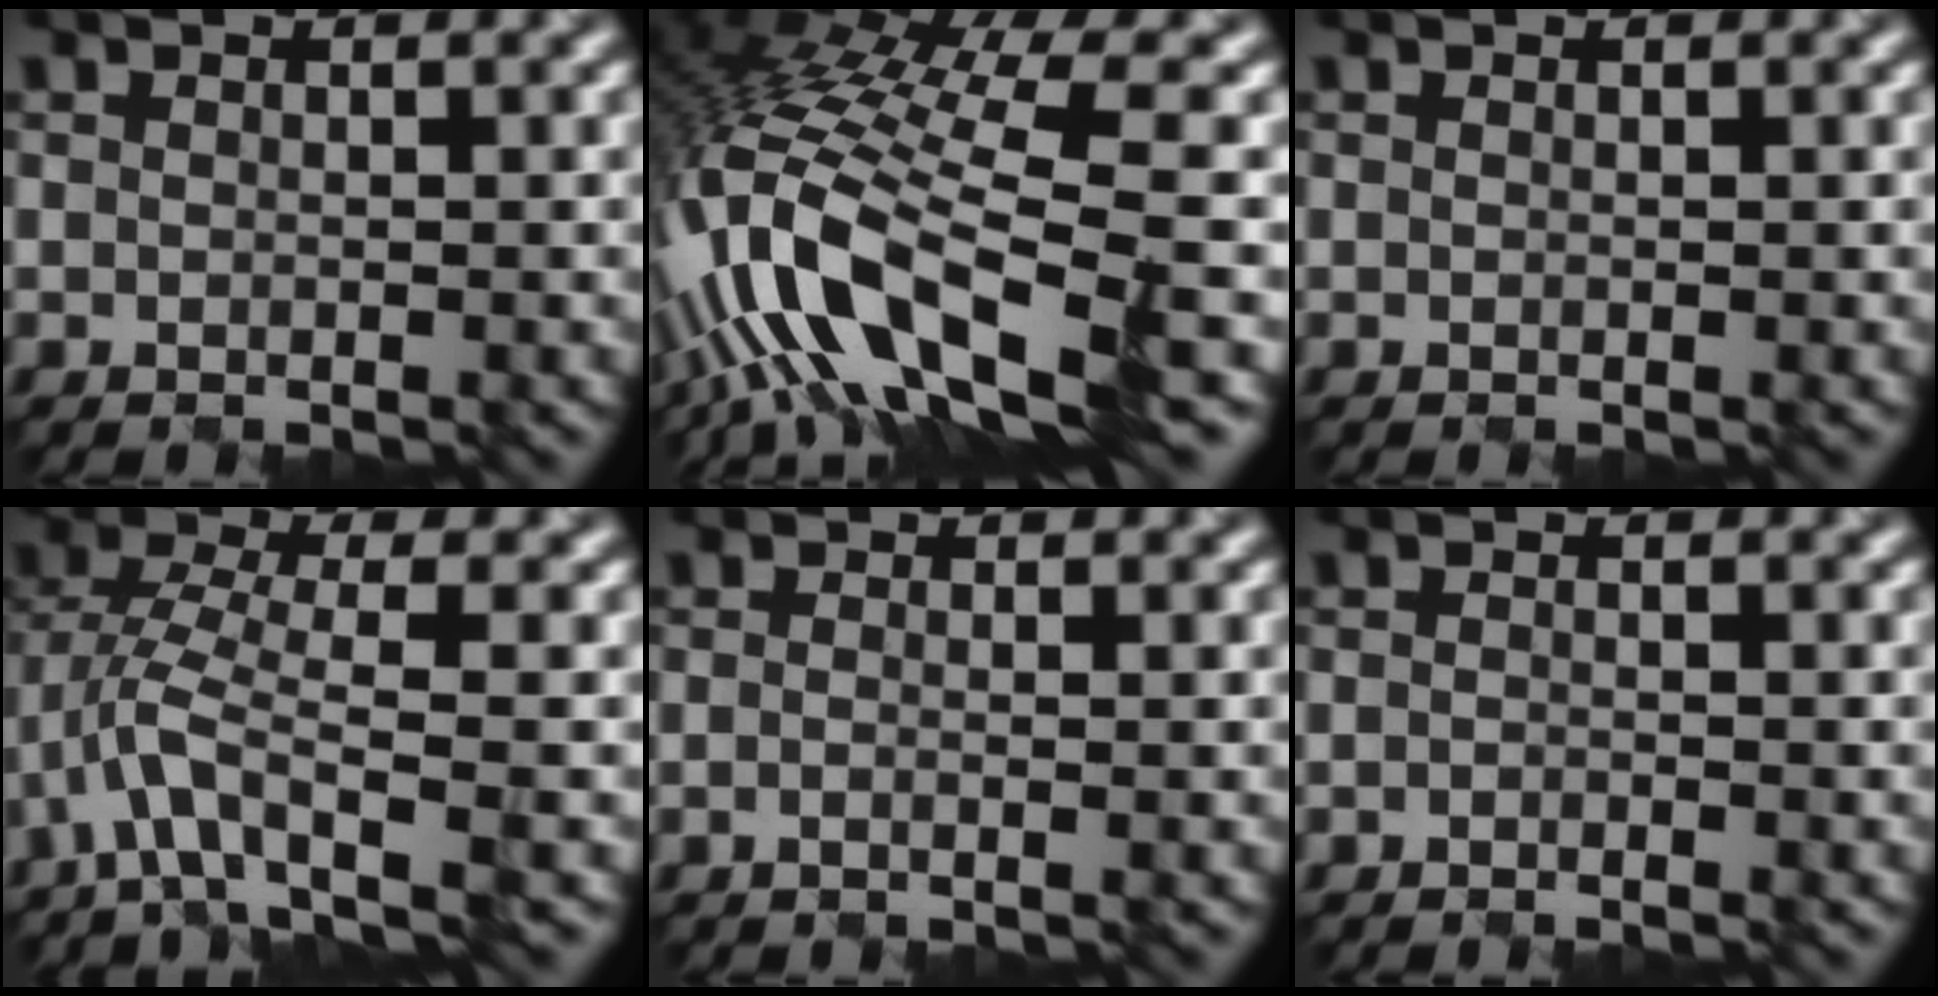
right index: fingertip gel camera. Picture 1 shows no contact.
{"total": 13.6, "force": [-5.5, 3.9, 11.8], "torque": [-0.252, -0.002, -0.089]}
{"total": 0.0}
{"total": 4.6, "force": [-2.3, 1.5, 3.7], "torque": [-0.072, 0.001, -0.052]}
{"total": 1.0, "force": [-0.5, 0.4, 0.8], "torque": [-0.002, -0.008, -0.021]}
{"total": 1.0, "force": [-1.0, -0.1, 0.0], "torque": [0.003, -0.002, -0.020]}